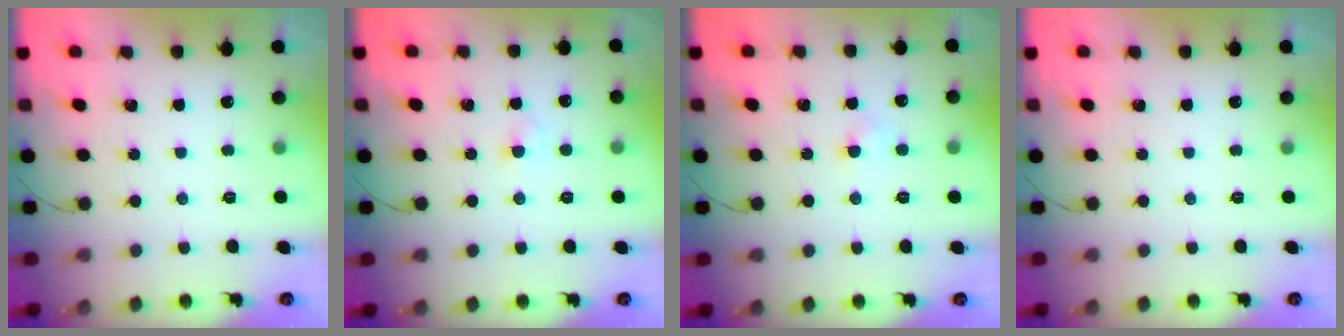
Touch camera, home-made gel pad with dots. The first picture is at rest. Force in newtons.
{"total": 2.6, "press": 2.4, "slide": 1.0}
{"total": 2.9, "press": 2.7, "slide": 1.1}
{"total": 0.0}